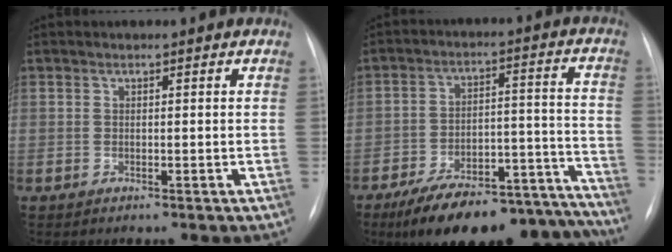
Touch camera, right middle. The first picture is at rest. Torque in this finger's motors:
{"motor_torque": [1.09, -1.04, 0.90, 0.21]}